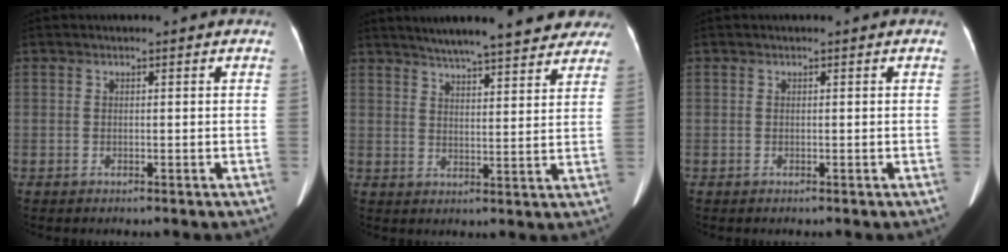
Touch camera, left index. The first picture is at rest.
{"total": 19.0, "force": [16.3, 3.4, 9.3], "torque": [-0.130, 0.020, 0.209]}
{"total": 0.0}